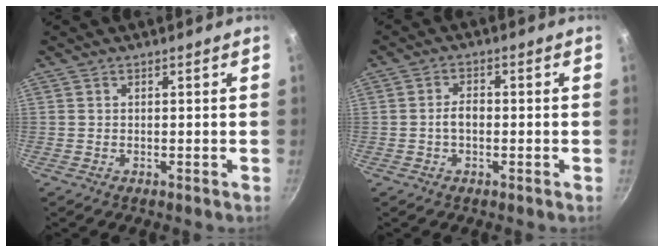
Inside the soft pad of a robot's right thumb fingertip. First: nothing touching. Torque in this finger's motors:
{"motor_torque": [-0.23, 0.01, 0.66, 0.27, 0.02]}